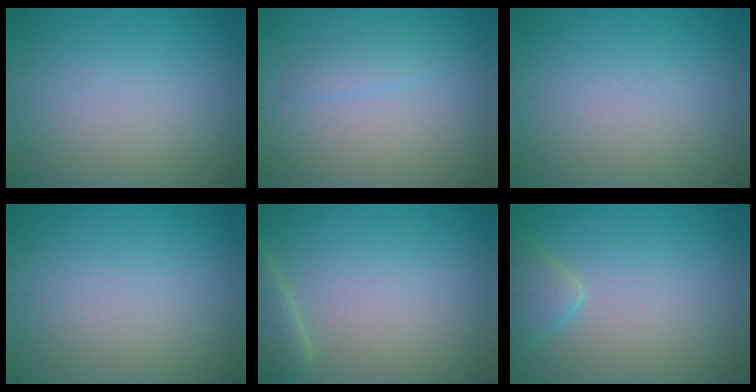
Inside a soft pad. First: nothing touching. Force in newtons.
{"total": 1.2, "press": 1.2, "slide": 0.1}
{"total": 0.0}
{"total": 0.0}
{"total": 2.2, "press": 2.2, "slide": 0.3}
{"total": 2.5, "press": 2.5, "slide": 0.2}